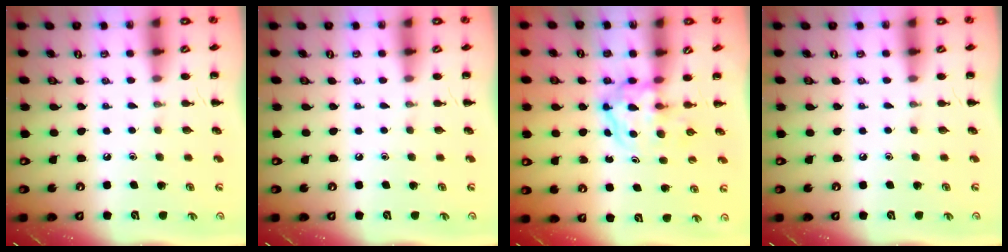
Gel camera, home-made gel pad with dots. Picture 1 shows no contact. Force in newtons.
{"total": 0.0}
{"total": 3.9, "press": 3.9, "slide": 0.5}
{"total": 0.0}